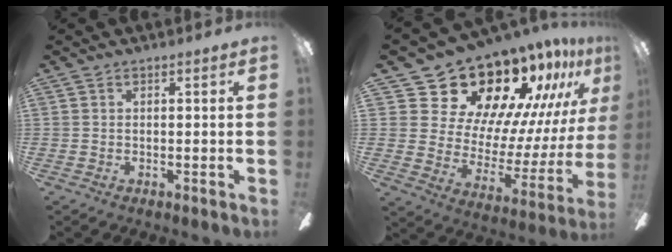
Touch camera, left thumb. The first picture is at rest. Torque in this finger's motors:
{"motor_torque": [2.14, 2.87, 1.32, -1.44, 0.09]}